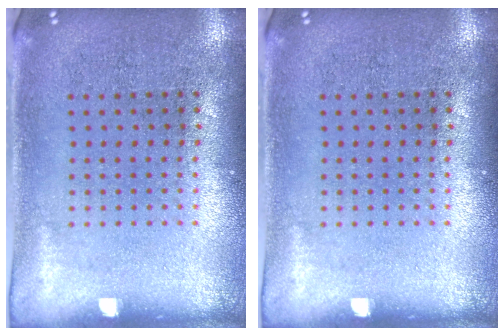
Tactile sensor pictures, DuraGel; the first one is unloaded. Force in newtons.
{"total": 0.0}